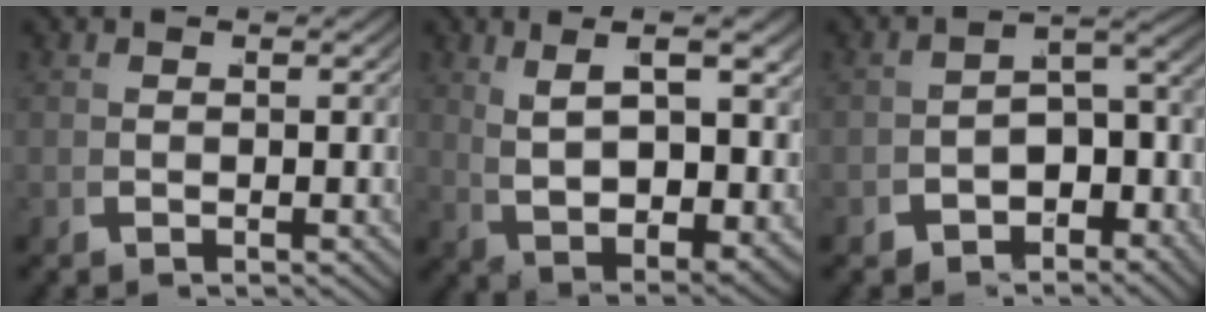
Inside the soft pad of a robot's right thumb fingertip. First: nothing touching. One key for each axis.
{"total": 8.6, "fx": 2.2, "fy": 4.2, "fz": 7.1, "tx": -0.121, "ty": -0.009, "tz": 0.057}
{"total": 4.6, "fx": -2.3, "fy": 2.8, "fz": 2.9, "tx": -0.042, "ty": -0.012, "tz": -0.031}